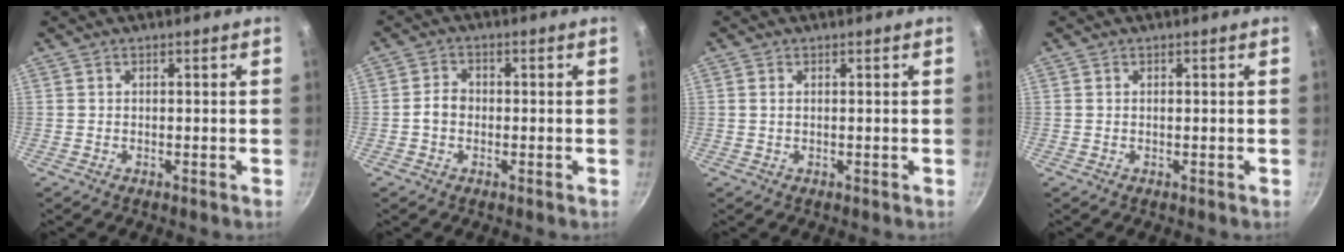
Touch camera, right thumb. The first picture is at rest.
{"total": 3.3, "force": [-0.5, 2.6, 2.0], "torque": [-0.026, 0.015, -0.012]}
{"total": 0.9, "force": [0.2, 0.5, 0.7], "torque": [-0.014, 0.000, 0.003]}
{"total": 0.0}